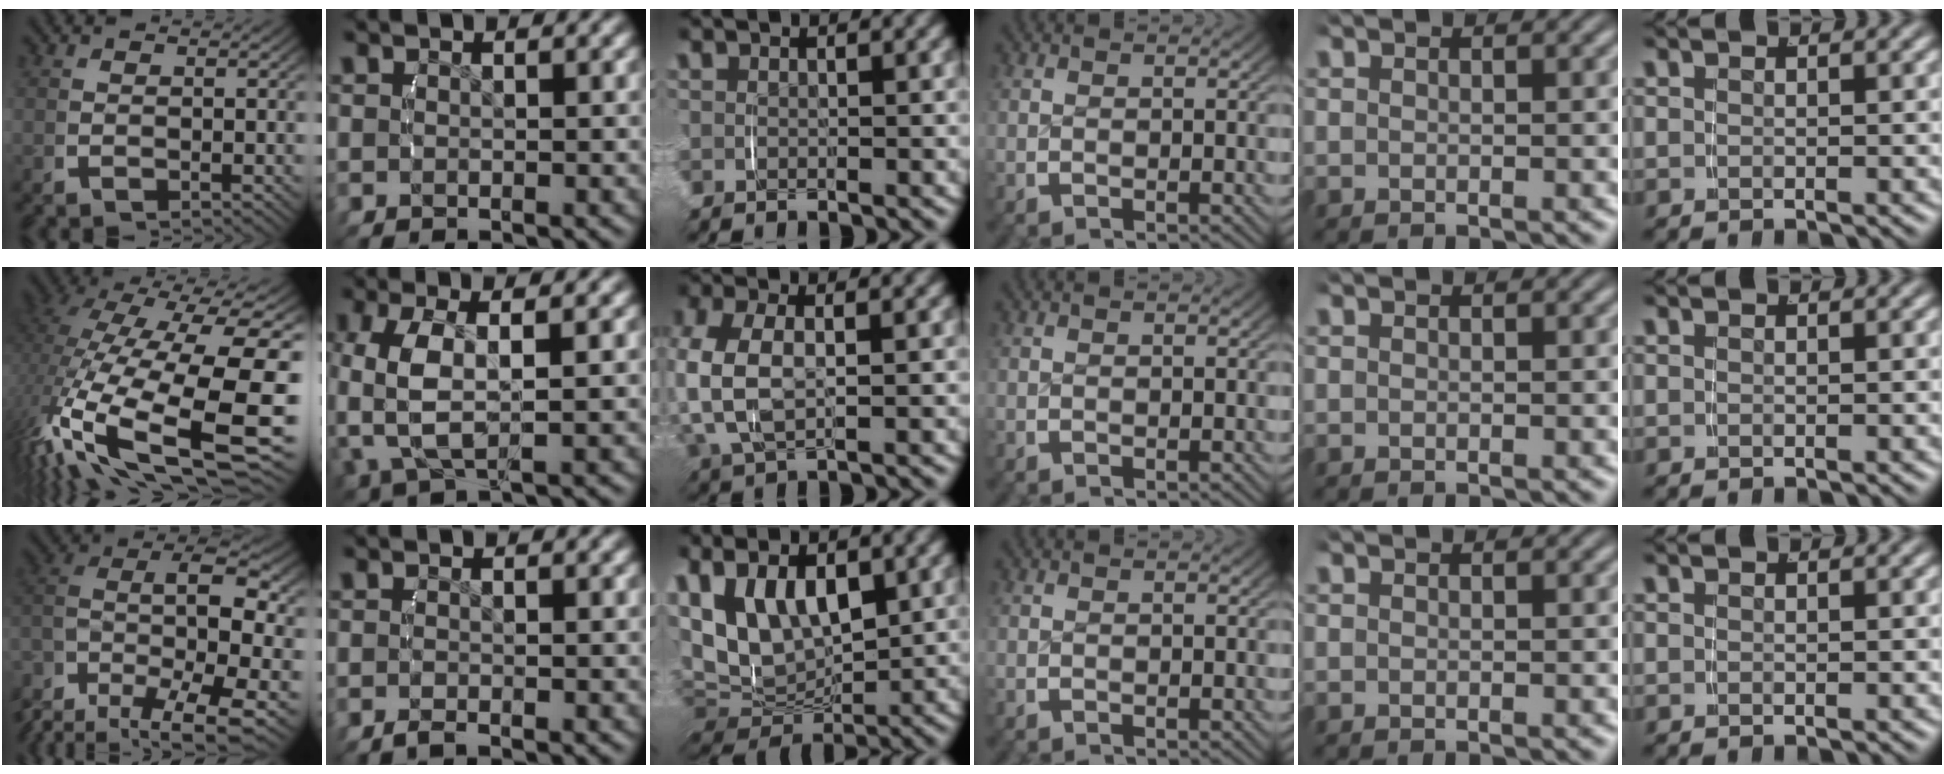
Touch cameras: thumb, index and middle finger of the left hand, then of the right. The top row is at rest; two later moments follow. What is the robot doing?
{"motion": "lift_and_place", "object": "backpack"}